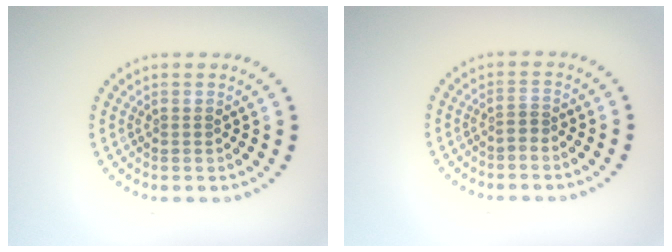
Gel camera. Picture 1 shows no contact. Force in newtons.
{"total": 0.6, "press": 0.4, "slide": 0.5}